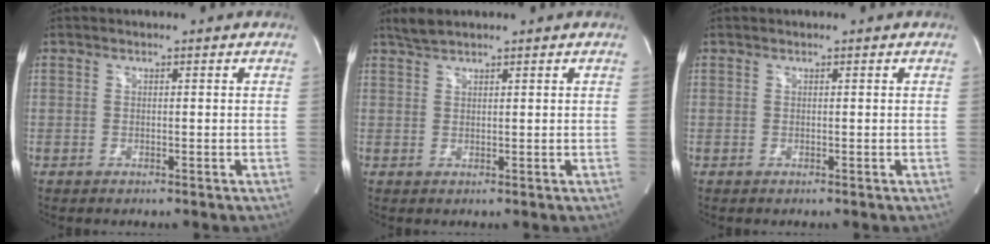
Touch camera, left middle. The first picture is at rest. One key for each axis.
{"total": 2.2, "fx": 2.1, "fy": 0.2, "fz": 0.8, "tx": -0.022, "ty": 0.012, "tz": 0.043}
{"total": 0.0}